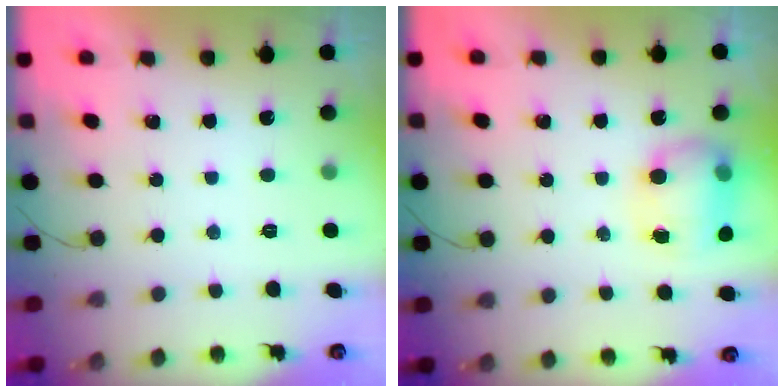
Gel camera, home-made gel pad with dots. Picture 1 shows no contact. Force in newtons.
{"total": 11.9, "press": 9.6, "slide": 7.0}